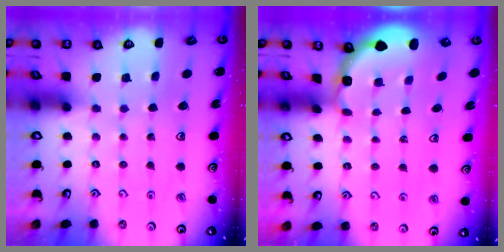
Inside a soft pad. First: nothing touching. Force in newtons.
{"total": 1.7, "press": 1.4, "slide": 0.9}